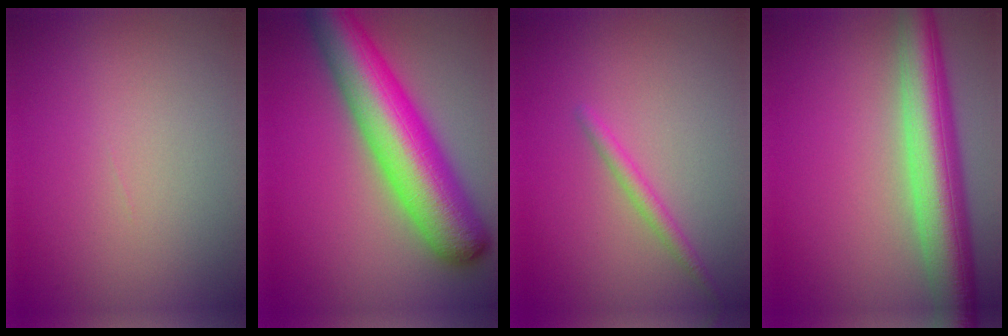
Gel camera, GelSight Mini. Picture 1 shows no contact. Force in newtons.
{"total": 10.6, "press": 10.6, "slide": 0.4}
{"total": 1.4, "press": 1.4, "slide": 0.1}
{"total": 7.7, "press": 7.7, "slide": 0.4}